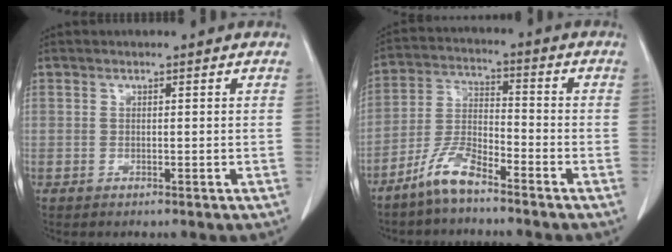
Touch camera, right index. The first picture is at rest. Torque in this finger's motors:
{"motor_torque": [0.17, -0.23, 0.15, 0.10]}